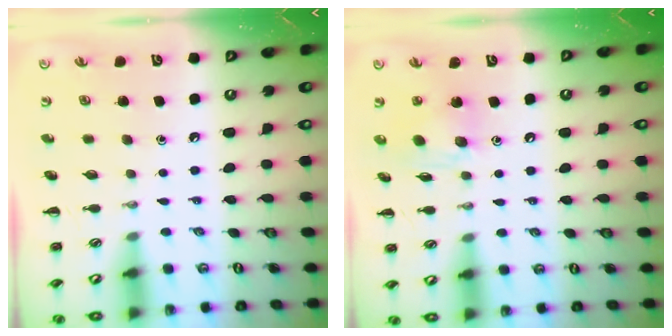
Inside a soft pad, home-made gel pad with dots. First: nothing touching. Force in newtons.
{"total": 10.7, "press": 10.5, "slide": 2.2}